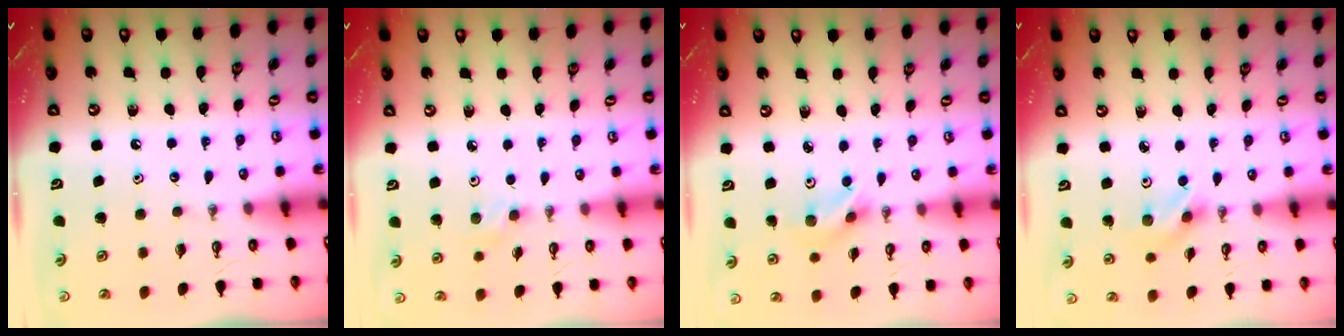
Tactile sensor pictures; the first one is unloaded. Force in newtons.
{"total": 2.6, "press": 2.5, "slide": 0.8}
{"total": 4.7, "press": 3.1, "slide": 3.5}
{"total": 2.7, "press": 2.7, "slide": 0.3}